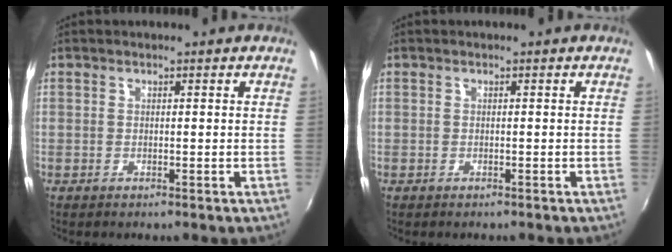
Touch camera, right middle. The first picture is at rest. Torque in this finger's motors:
{"motor_torque": [0.01, -0.06, -0.01, 0.00]}